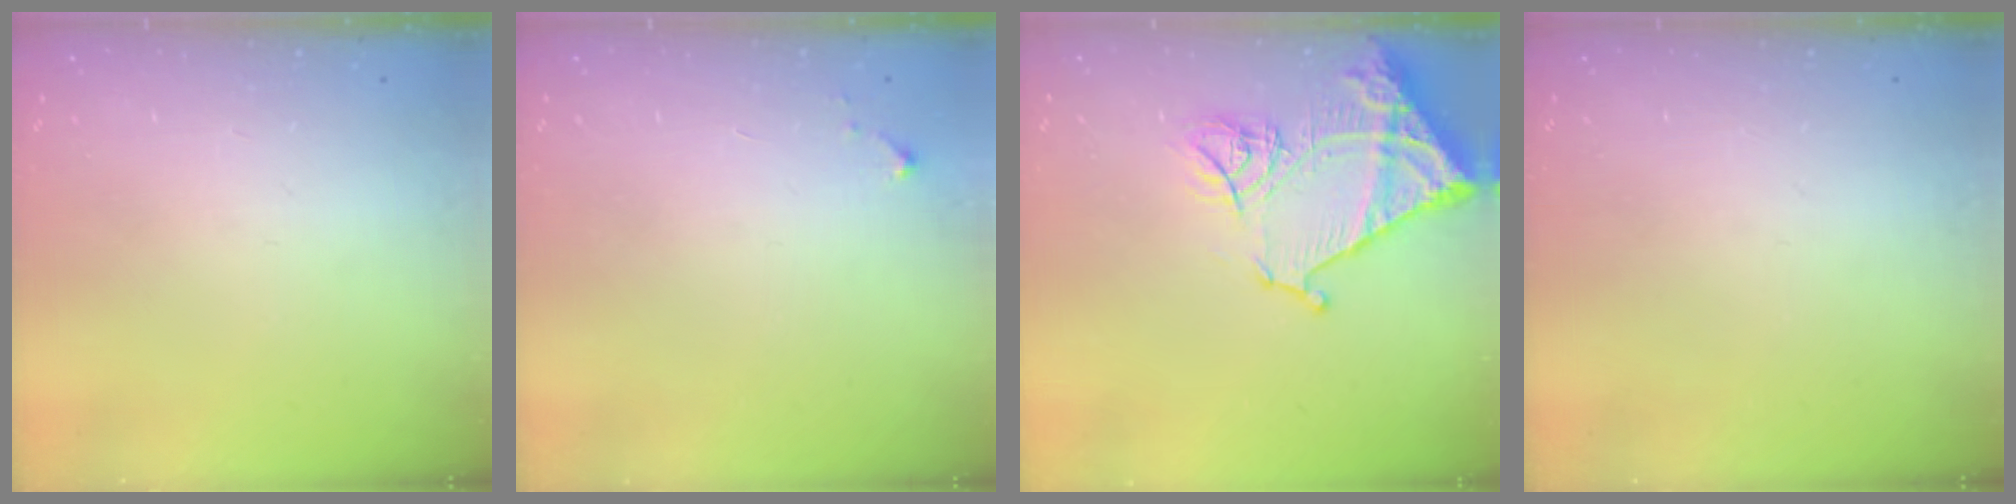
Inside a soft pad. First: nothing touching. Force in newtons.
{"total": 2.6, "press": 2.6, "slide": 0.4}
{"total": 17.3, "press": 17.3, "slide": 1.6}
{"total": 0.0}